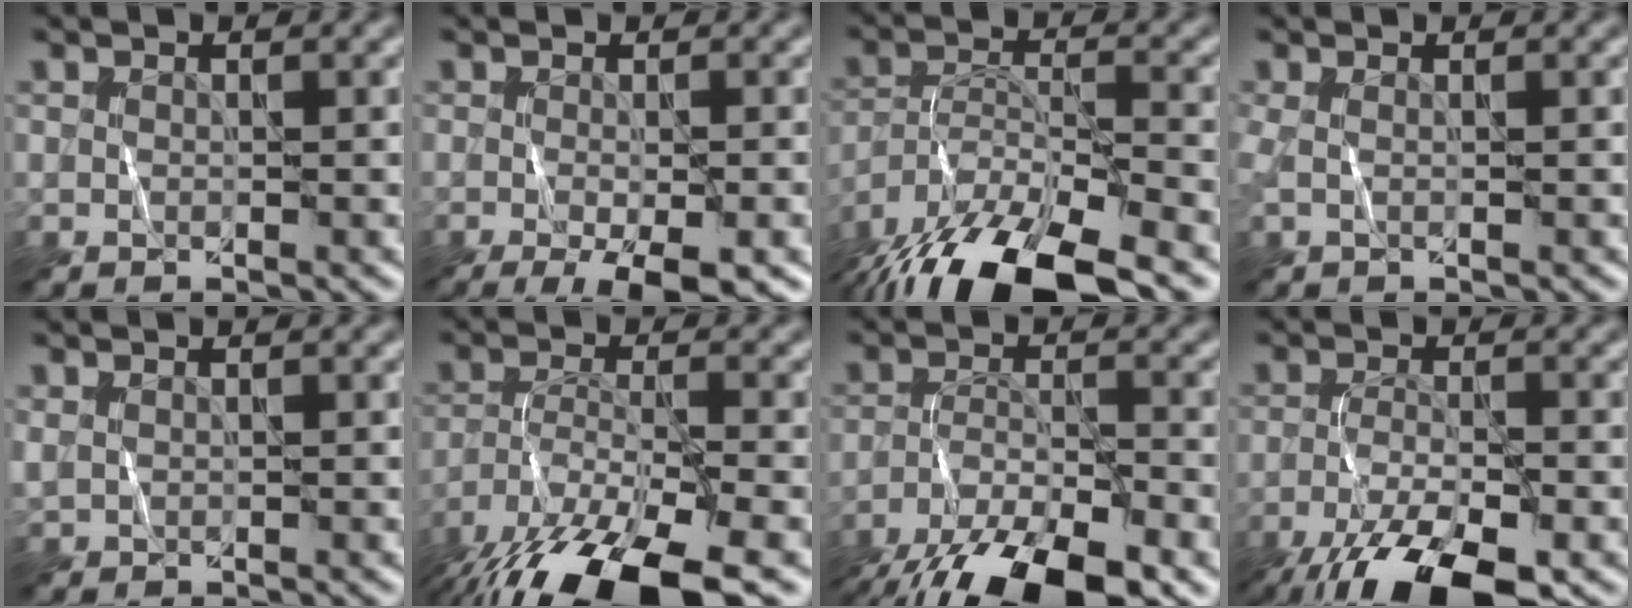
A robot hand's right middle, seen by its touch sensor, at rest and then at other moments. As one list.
[{"total": 7.7, "force": [-3.6, 2.5, 6.4], "torque": [-0.086, -0.014, -0.041]}, {"total": 13.7, "force": [-10.9, 3.8, 7.4], "torque": [-0.142, -0.020, -0.183]}, {"total": 1.0, "force": [0.2, 0.2, 1.0], "torque": [-0.022, 0.003, 0.000]}, {"total": 0.6, "force": [0.5, 0.3, 0.2], "torque": [-0.007, 0.002, 0.013]}, {"total": 12.9, "force": [-9.0, 4.0, 8.3], "torque": [-0.174, -0.022, -0.155]}, {"total": 12.1, "force": [-8.4, 4.2, 7.6], "torque": [-0.140, -0.022, -0.139]}, {"total": 10.0, "force": [-6.6, 3.2, 6.9], "torque": [-0.136, -0.021, -0.115]}]